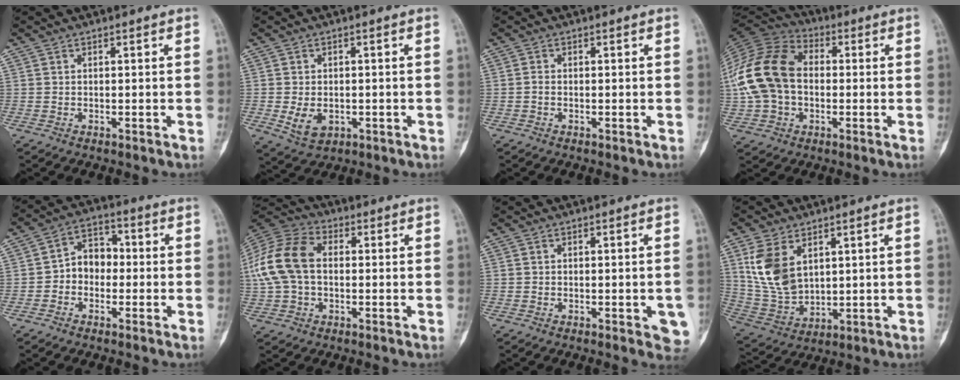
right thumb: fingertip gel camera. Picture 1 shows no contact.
{"total": 5.2, "force": [-1.1, 3.7, 3.5], "torque": [-0.056, -0.003, -0.006]}
{"total": 0.7, "force": [-0.2, 0.5, 0.5], "torque": [-0.008, 0.001, -0.007]}
{"total": 18.2, "force": [0.2, 13.1, 12.6], "torque": [-0.256, 0.029, -0.002]}
{"total": 7.0, "force": [-1.0, 5.5, 4.2], "torque": [-0.040, 0.033, -0.033]}
{"total": 16.4, "force": [0.9, 11.2, 11.9], "torque": [-0.264, 0.034, 0.013]}
{"total": 5.3, "force": [-1.6, 1.9, 4.6], "torque": [-0.035, -0.001, -0.016]}
{"total": 11.7, "force": [4.4, 7.3, 8.0], "torque": [-0.153, -0.016, 0.105]}